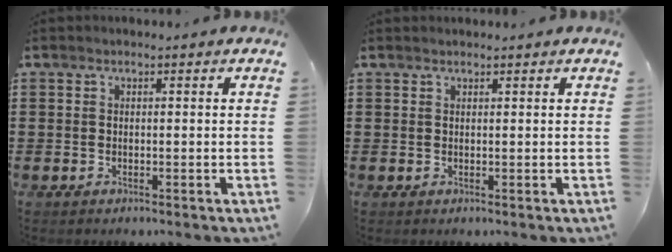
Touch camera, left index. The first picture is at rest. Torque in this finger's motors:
{"motor_torque": [0.90, -1.24, 0.01, -0.01]}